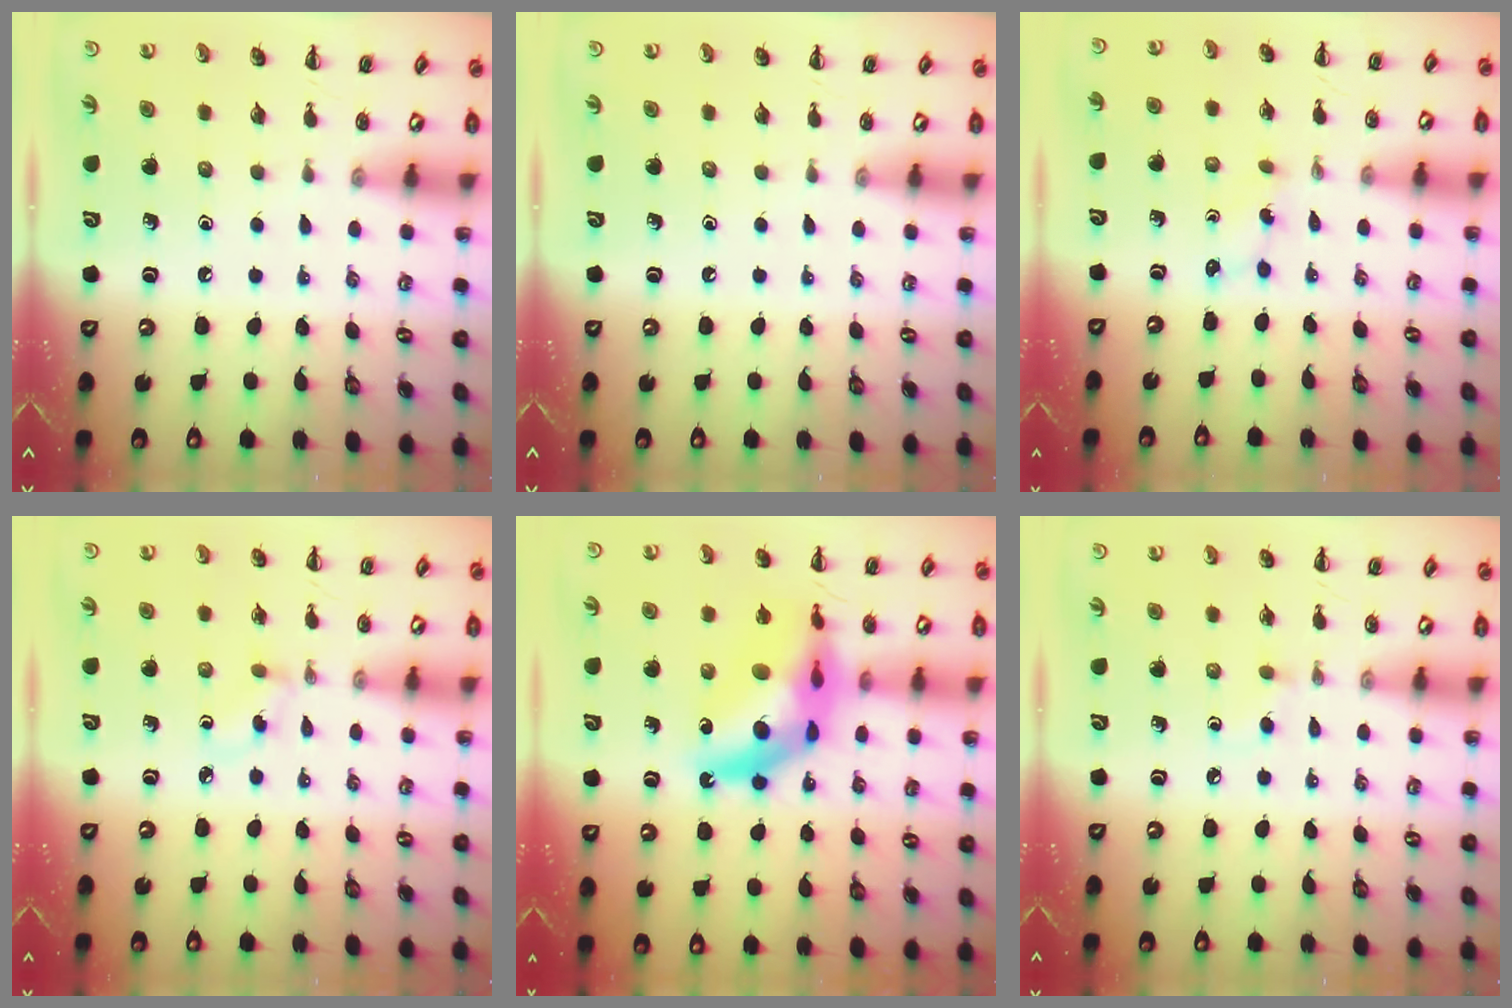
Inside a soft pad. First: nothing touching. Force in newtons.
{"total": 0.0}
{"total": 2.2, "press": 2.1, "slide": 0.8}
{"total": 2.3, "press": 2.0, "slide": 1.1}
{"total": 15.6, "press": 15.0, "slide": 4.5}
{"total": 2.4, "press": 2.1, "slide": 1.0}